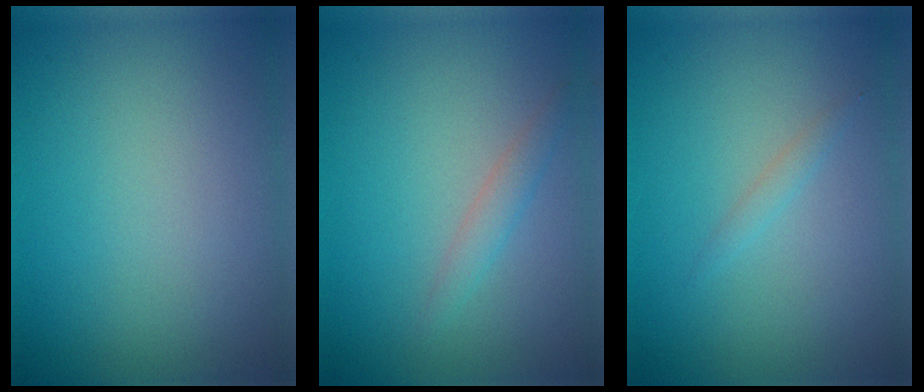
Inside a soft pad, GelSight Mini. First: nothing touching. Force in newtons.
{"total": 1.3, "press": 1.3, "slide": 0.1}
{"total": 0.7, "press": 0.7, "slide": 0.0}